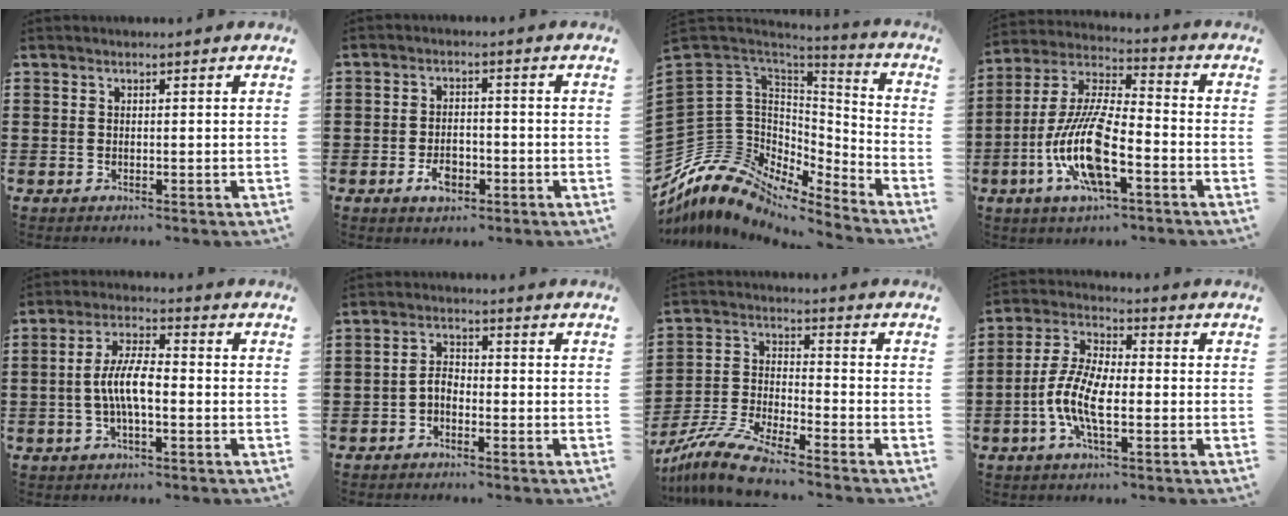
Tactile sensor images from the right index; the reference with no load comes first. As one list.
[{"total": 4.0, "force": [-1.8, 2.2, 2.9], "torque": [-0.056, 0.002, -0.034]}, {"total": 10.4, "force": [-5.2, 8.2, 3.7], "torque": [-0.132, -0.020, -0.104]}, {"total": 13.3, "force": [-5.1, 4.0, 11.6], "torque": [-0.257, -0.009, -0.103]}, {"total": 6.7, "force": [-0.9, 2.0, 6.3], "torque": [-0.129, 0.002, -0.020]}, {"total": 2.4, "force": [-1.2, 1.3, 1.7], "torque": [-0.040, 0.005, -0.027]}, {"total": 8.7, "force": [-7.8, 0.4, 3.8], "torque": [-0.089, 0.003, -0.156]}, {"total": 8.5, "force": [-2.6, 3.3, 7.4], "torque": [-0.177, -0.011, -0.056]}]